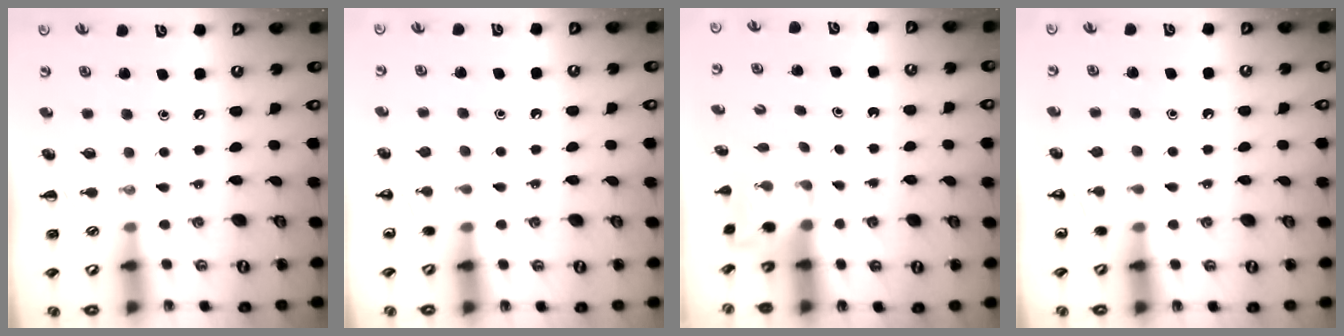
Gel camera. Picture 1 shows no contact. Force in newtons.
{"total": 3.6, "press": 3.4, "slide": 1.2}
{"total": 2.0, "press": 1.9, "slide": 0.6}
{"total": 3.6, "press": 3.4, "slide": 1.2}